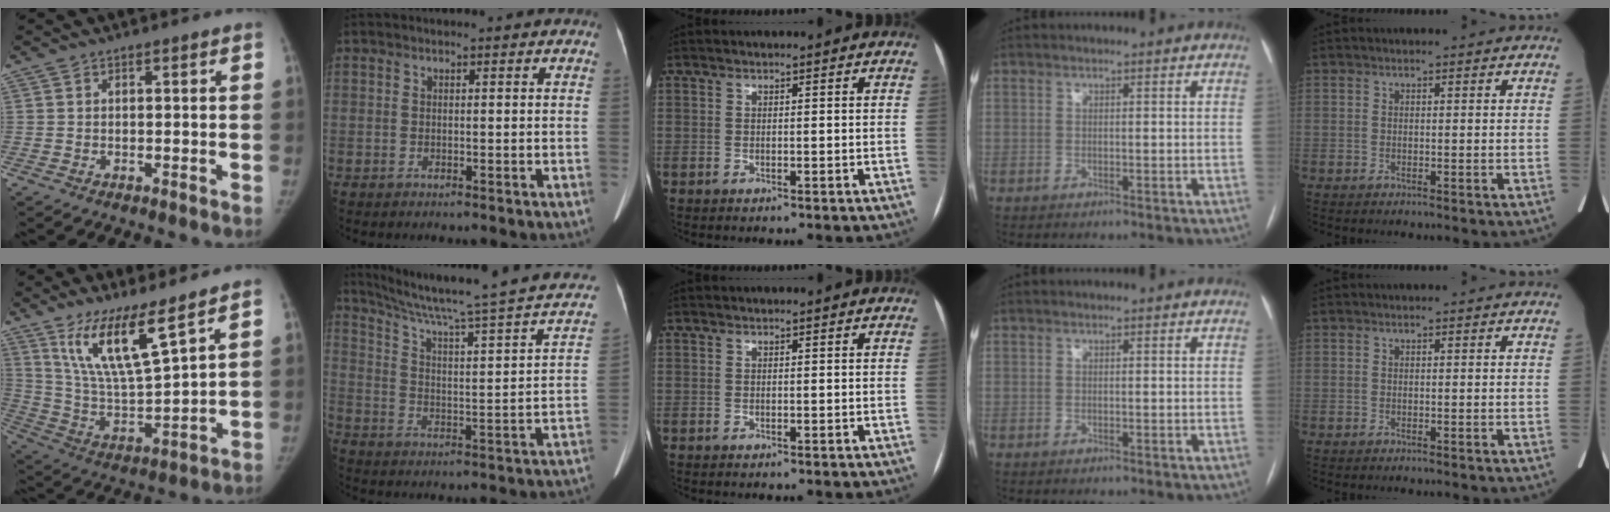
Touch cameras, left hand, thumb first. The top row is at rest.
{"thumb": {"total": 14.2, "force": [9.3, 2.5, 10.4], "torque": [-0.185, -0.064, 0.193]}, "index": {"total": 23.9, "force": [19.6, 1.0, 13.6], "torque": [-0.209, -0.031, 0.259]}}